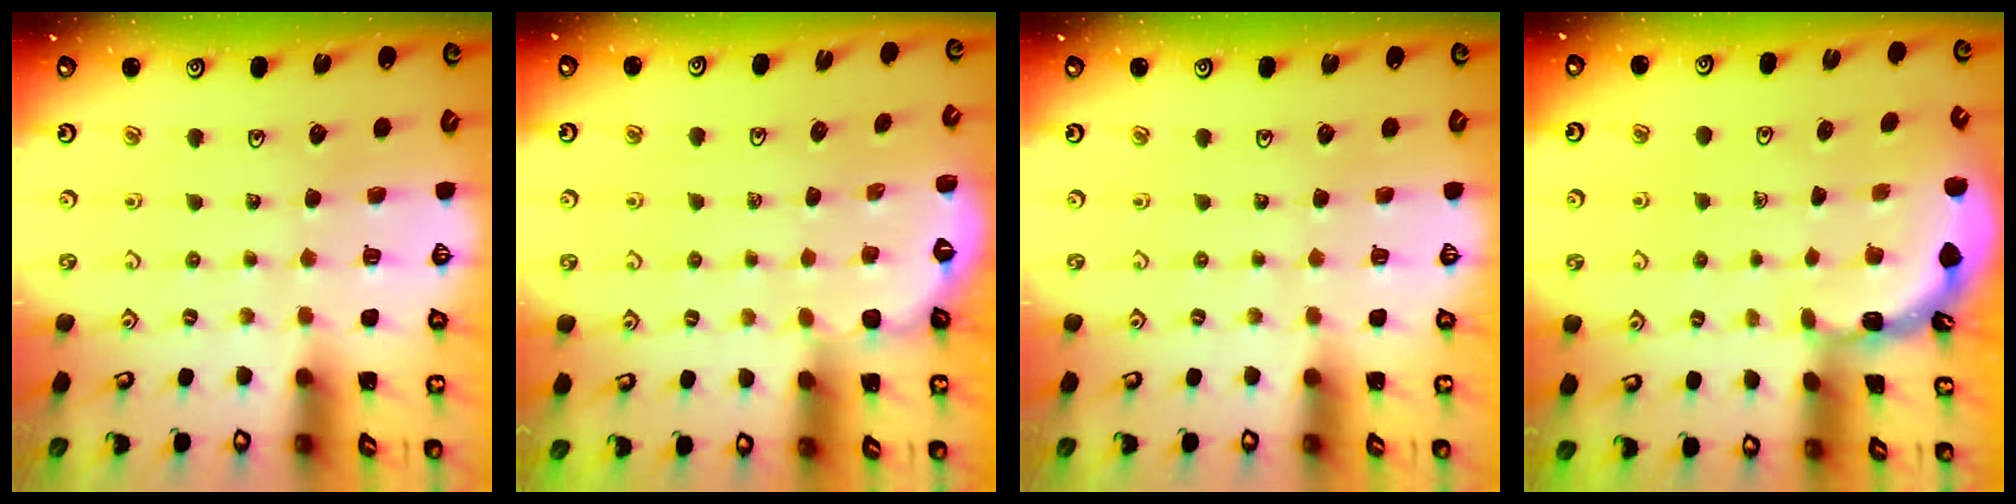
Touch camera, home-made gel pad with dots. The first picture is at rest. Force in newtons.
{"total": 2.9, "press": 2.8, "slide": 0.9}
{"total": 0.0}
{"total": 1.9, "press": 1.9, "slide": 0.1}